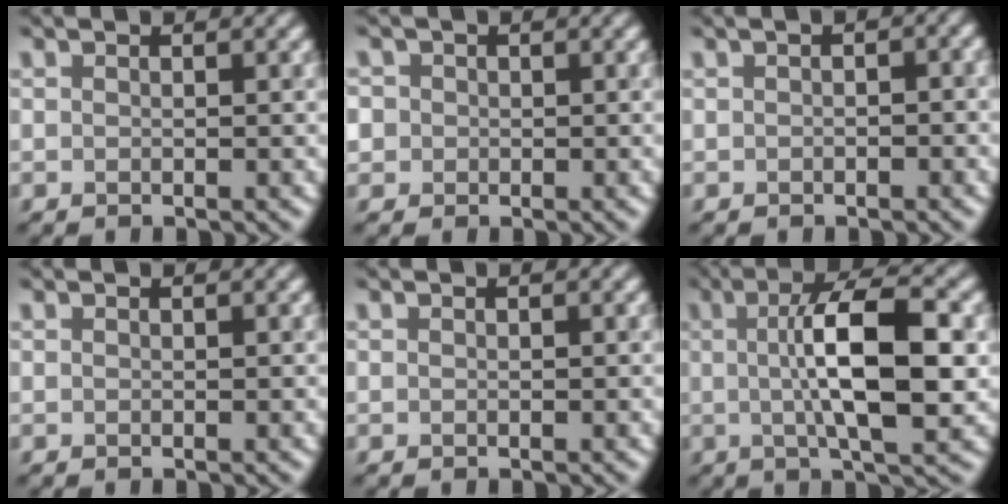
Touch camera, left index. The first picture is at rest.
{"total": 2.9, "force": [0.7, 2.6, 1.0], "torque": [-0.001, 0.017, -0.007]}
{"total": 2.1, "force": [0.1, 1.0, 1.8], "torque": [-0.020, 0.004, -0.004]}
{"total": 0.0}
{"total": 0.0}
{"total": 9.1, "force": [0.6, 2.5, 8.7], "torque": [-0.128, 0.008, 0.005]}